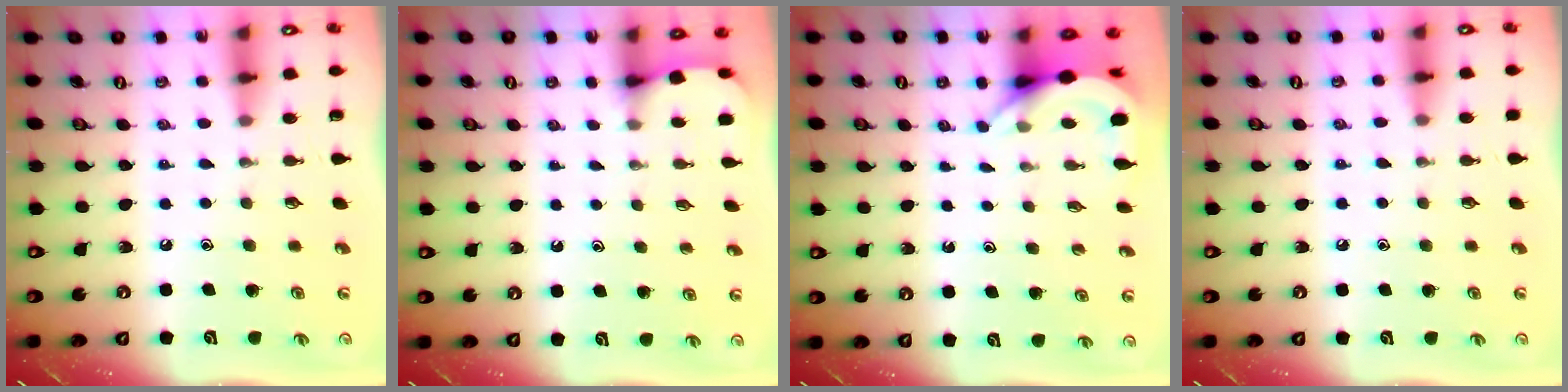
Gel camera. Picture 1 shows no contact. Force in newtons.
{"total": 2.2, "press": 2.2, "slide": 0.3}
{"total": 4.6, "press": 4.6, "slide": 0.3}
{"total": 3.7, "press": 3.7, "slide": 0.5}